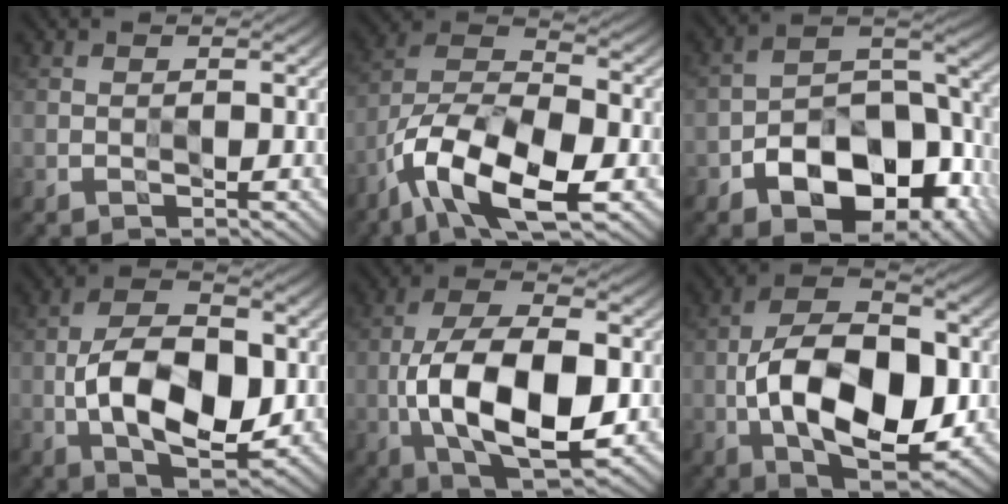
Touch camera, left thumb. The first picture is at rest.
{"total": 14.2, "force": [-7.5, 6.2, 10.5], "torque": [-0.212, -0.011, -0.154]}
{"total": 14.6, "force": [-6.6, 8.6, 9.7], "torque": [-0.152, -0.028, -0.107]}
{"total": 12.3, "force": [-1.8, 6.7, 10.2], "torque": [-0.189, -0.008, -0.033]}
{"total": 14.1, "force": [-2.6, 6.7, 12.1], "torque": [-0.227, -0.009, -0.049]}
{"total": 15.4, "force": [-2.7, 8.3, 12.7], "torque": [-0.218, -0.007, -0.056]}